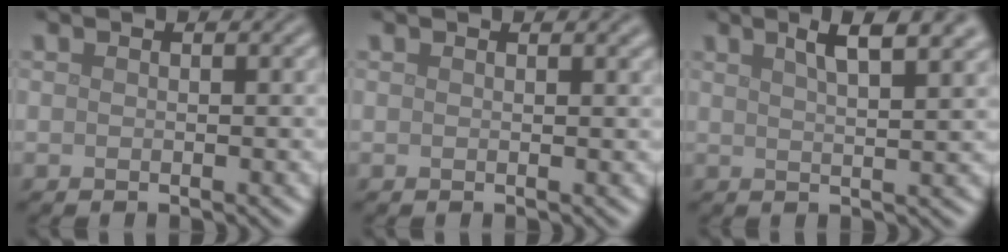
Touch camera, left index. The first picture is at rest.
{"total": 1.0, "force": [0.8, 0.3, 0.6], "torque": [-0.003, 0.004, 0.013]}
{"total": 5.8, "force": [3.4, 1.7, 4.4], "torque": [-0.040, 0.023, 0.040]}